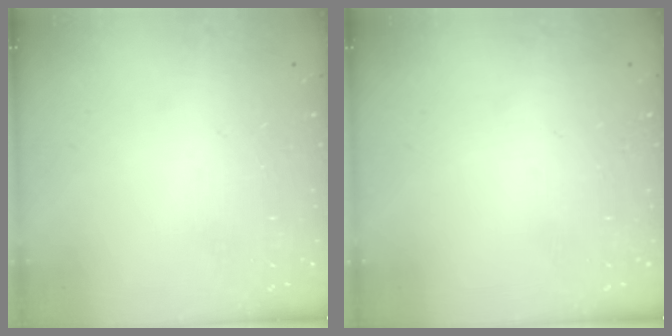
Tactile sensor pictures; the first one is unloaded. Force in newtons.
{"total": 0.0}